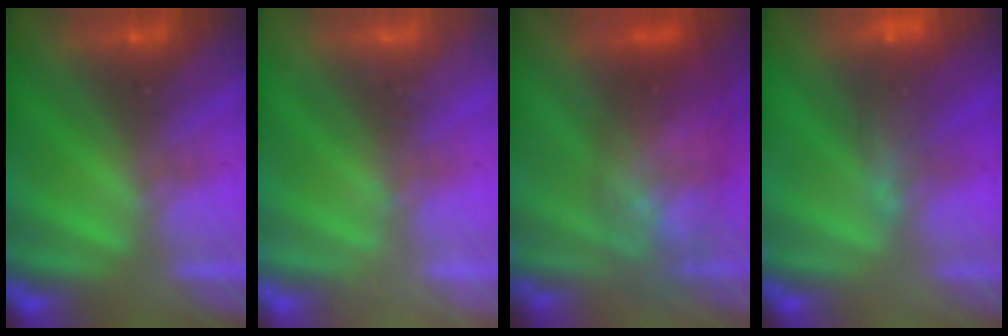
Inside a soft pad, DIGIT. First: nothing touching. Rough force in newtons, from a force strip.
{"total": 2.1}
{"total": 8.3}
{"total": 8.8}